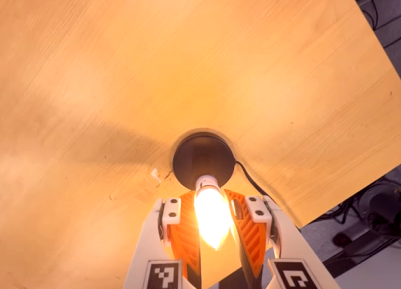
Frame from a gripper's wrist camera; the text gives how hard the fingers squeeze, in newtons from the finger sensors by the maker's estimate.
{"total": 14.8, "left": 13.3, "right": 16.3}